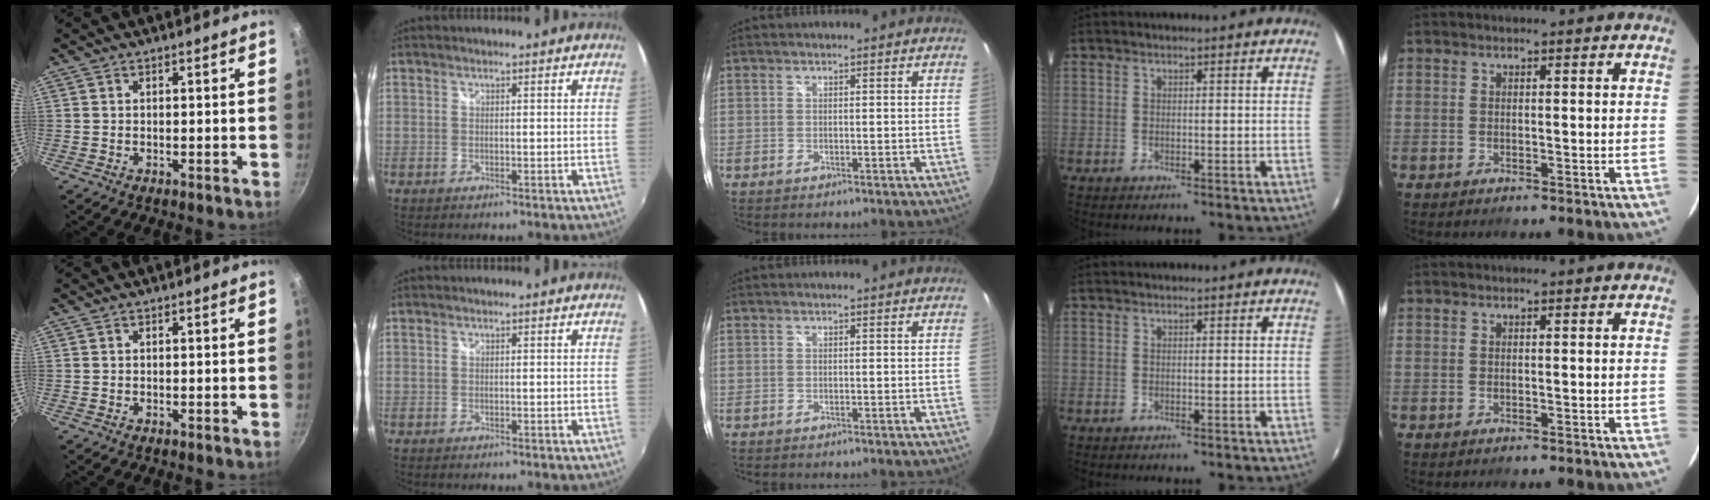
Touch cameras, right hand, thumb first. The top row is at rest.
{}